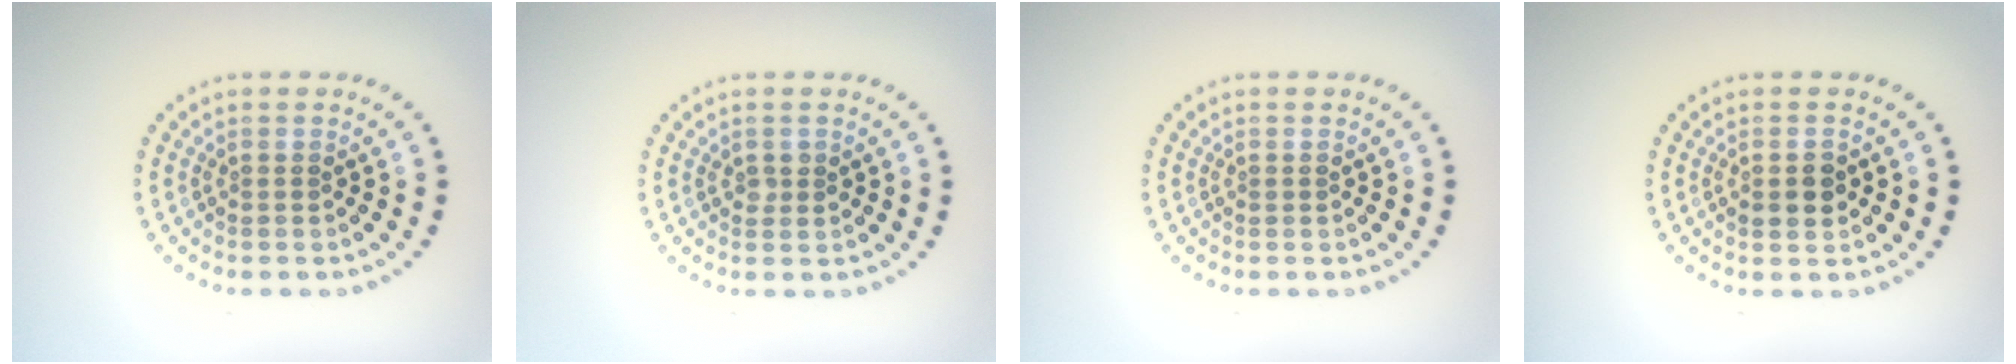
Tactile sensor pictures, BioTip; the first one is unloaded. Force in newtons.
{"total": 1.0, "press": 1.0, "slide": 0.2}
{"total": 0.0}
{"total": 2.3, "press": 2.3, "slide": 0.1}